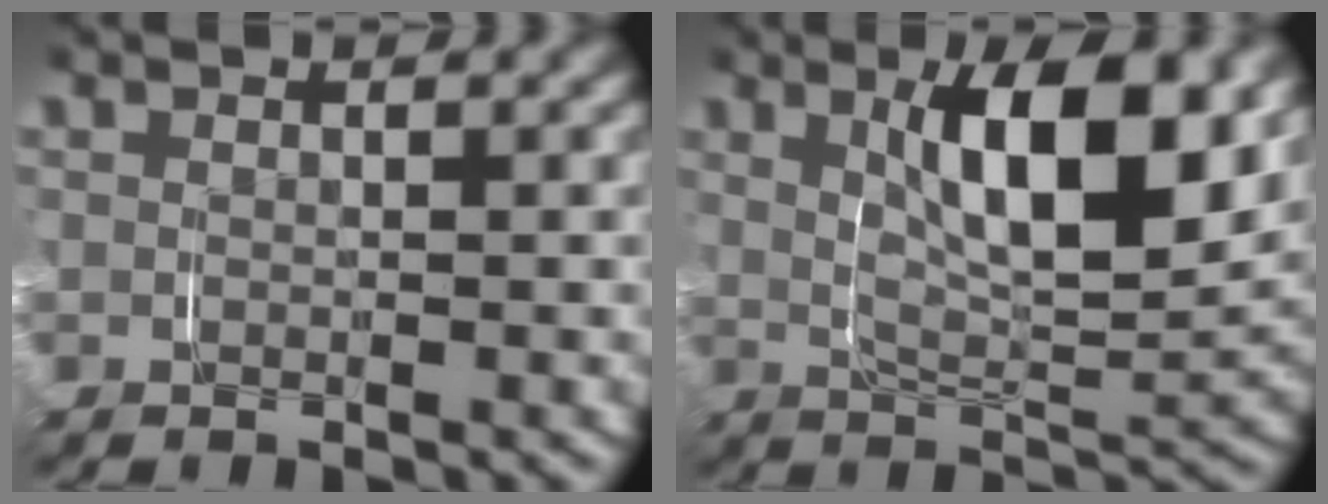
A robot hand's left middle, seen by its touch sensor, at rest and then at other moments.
{"total": 8.0, "force": [2.2, 2.4, 7.3], "torque": [-0.117, -0.004, 0.038]}